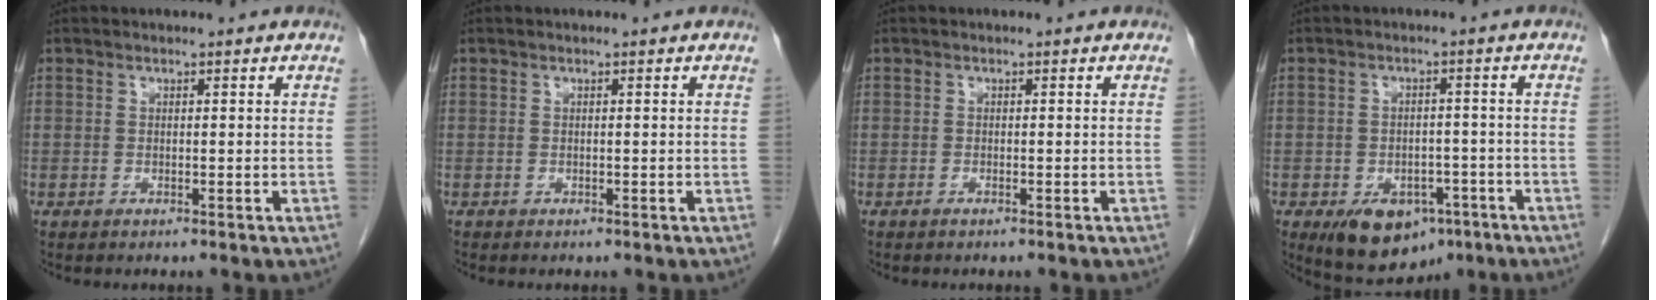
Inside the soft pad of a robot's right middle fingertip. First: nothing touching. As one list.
[{"total": 0.0}, {"total": 0.6, "force": [-0.5, 0.0, 0.4], "torque": [-0.011, 0.000, -0.008]}, {"total": 8.6, "force": [-4.8, 5.6, 4.4], "torque": [-0.063, 0.003, -0.063]}]